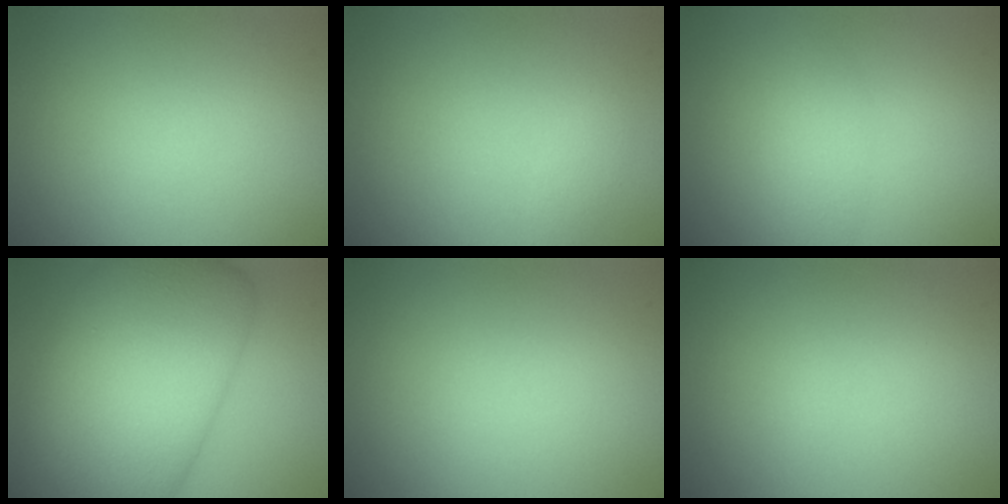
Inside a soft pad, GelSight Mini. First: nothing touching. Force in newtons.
{"total": 0.7, "press": 0.7, "slide": 0.0}
{"total": 2.0, "press": 2.0, "slide": 0.0}
{"total": 14.6, "press": 14.6, "slide": 0.6}
{"total": 0.0}
{"total": 0.0}